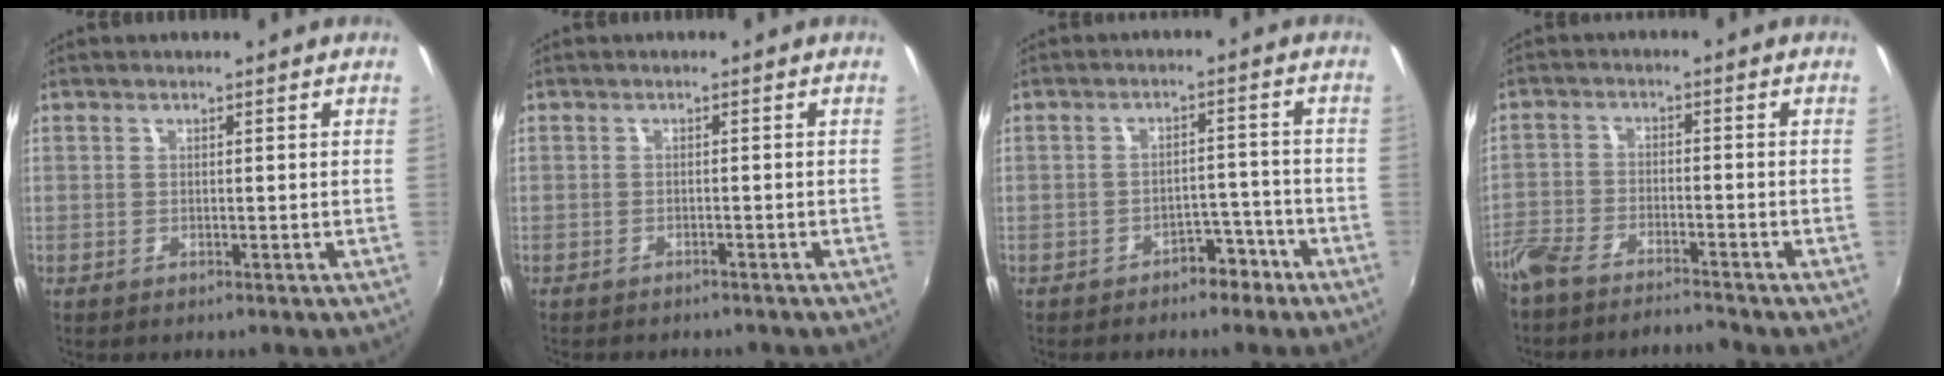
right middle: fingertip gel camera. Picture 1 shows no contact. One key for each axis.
{"total": 2.4, "fx": -2.2, "fy": 0.7, "fz": 0.7, "tx": -0.024, "ty": -0.010, "tz": -0.035}
{"total": 4.9, "fx": -3.7, "fy": 2.6, "fz": 2.0, "tx": -0.039, "ty": 0.013, "tz": -0.043}
{"total": 7.7, "fx": -7.0, "fy": 1.6, "fz": 2.8, "tx": -0.078, "ty": -0.014, "tz": -0.131}